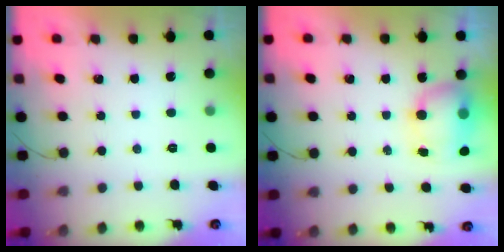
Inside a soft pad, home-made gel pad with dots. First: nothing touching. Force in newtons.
{"total": 8.4, "press": 7.9, "slide": 2.6}